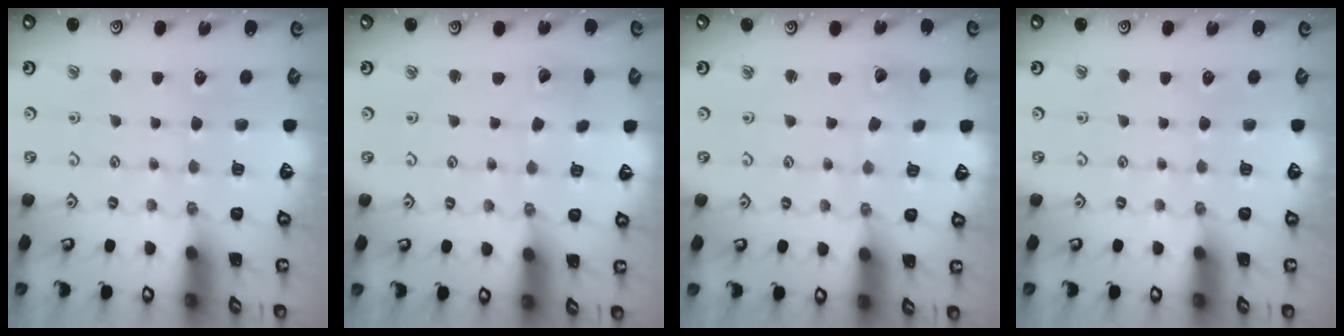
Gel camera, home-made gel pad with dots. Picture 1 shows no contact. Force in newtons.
{"total": 1.8, "press": 1.7, "slide": 0.3}
{"total": 2.0, "press": 2.0, "slide": 0.1}
{"total": 0.0}